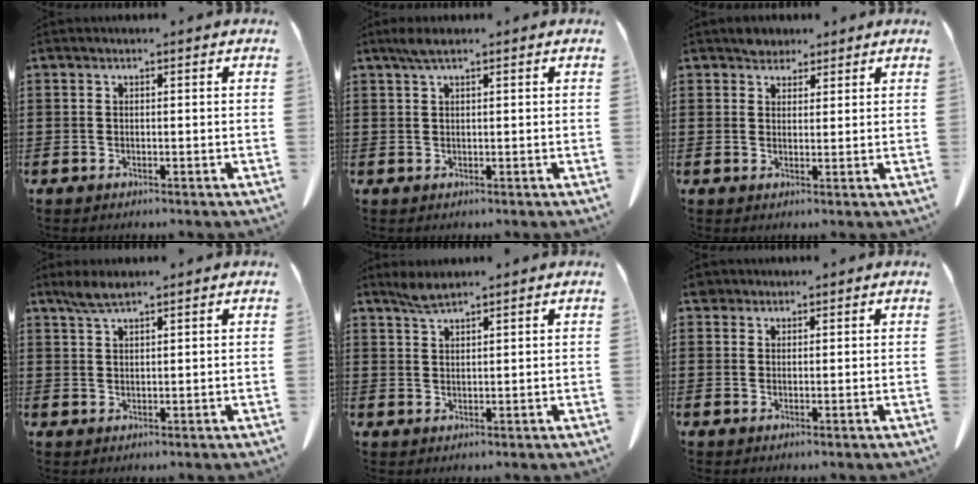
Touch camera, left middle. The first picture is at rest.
{"total": 1.9, "force": [1.2, 0.3, 1.5], "torque": [-0.032, 0.004, 0.020]}
{"total": 2.7, "force": [2.3, 1.3, 0.2], "torque": [-0.002, 0.002, 0.045]}
{"total": 2.8, "force": [2.1, 0.5, 1.7], "torque": [-0.039, 0.002, 0.039]}
{"total": 2.3, "force": [2.0, 0.2, 1.1], "torque": [-0.027, 0.001, 0.037]}
{"total": 1.7, "force": [1.4, 1.0, 0.3], "torque": [-0.012, 0.006, 0.027]}